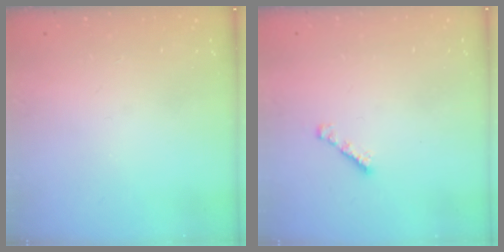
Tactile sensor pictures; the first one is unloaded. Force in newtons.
{"total": 1.9, "press": 1.9, "slide": 0.5}